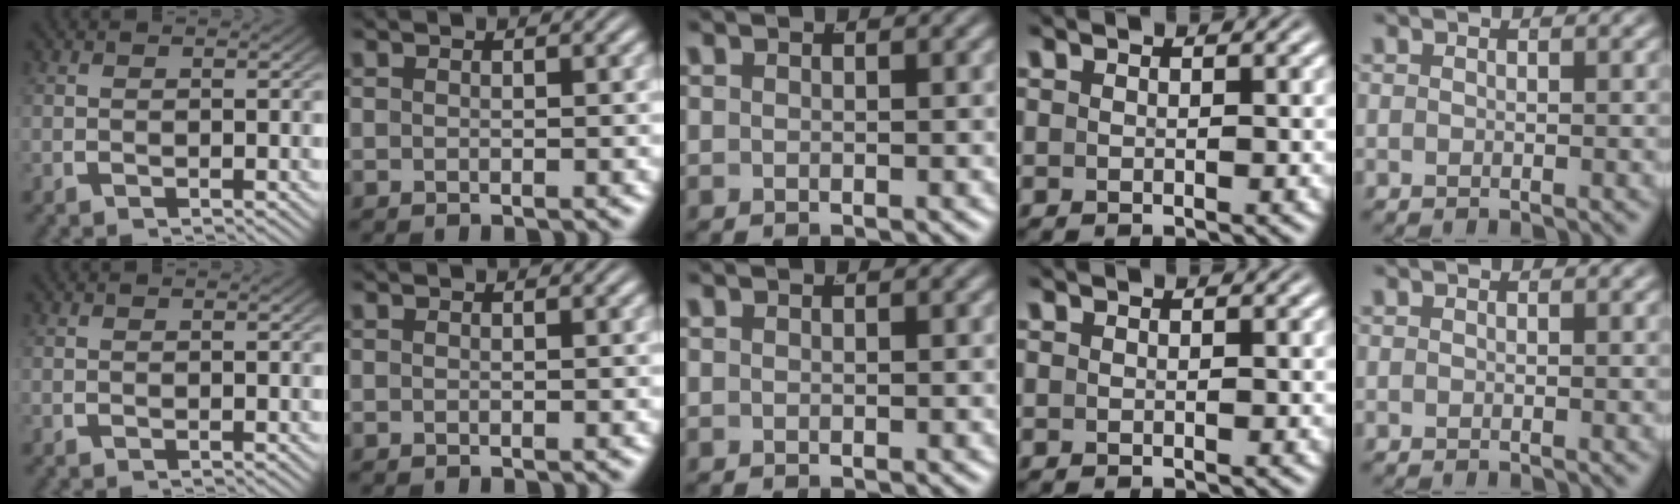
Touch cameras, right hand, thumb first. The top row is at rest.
{}